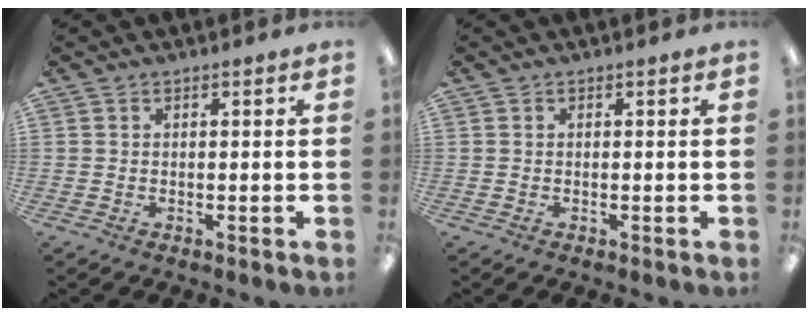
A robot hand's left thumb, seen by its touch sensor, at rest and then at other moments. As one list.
[{"total": 0.0}]